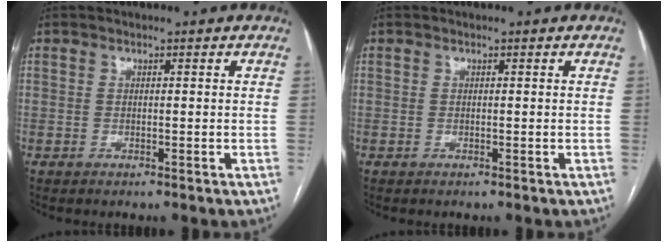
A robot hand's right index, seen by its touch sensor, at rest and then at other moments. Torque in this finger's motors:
{"motor_torque": [0.00, 0.00, 0.00, 0.00]}